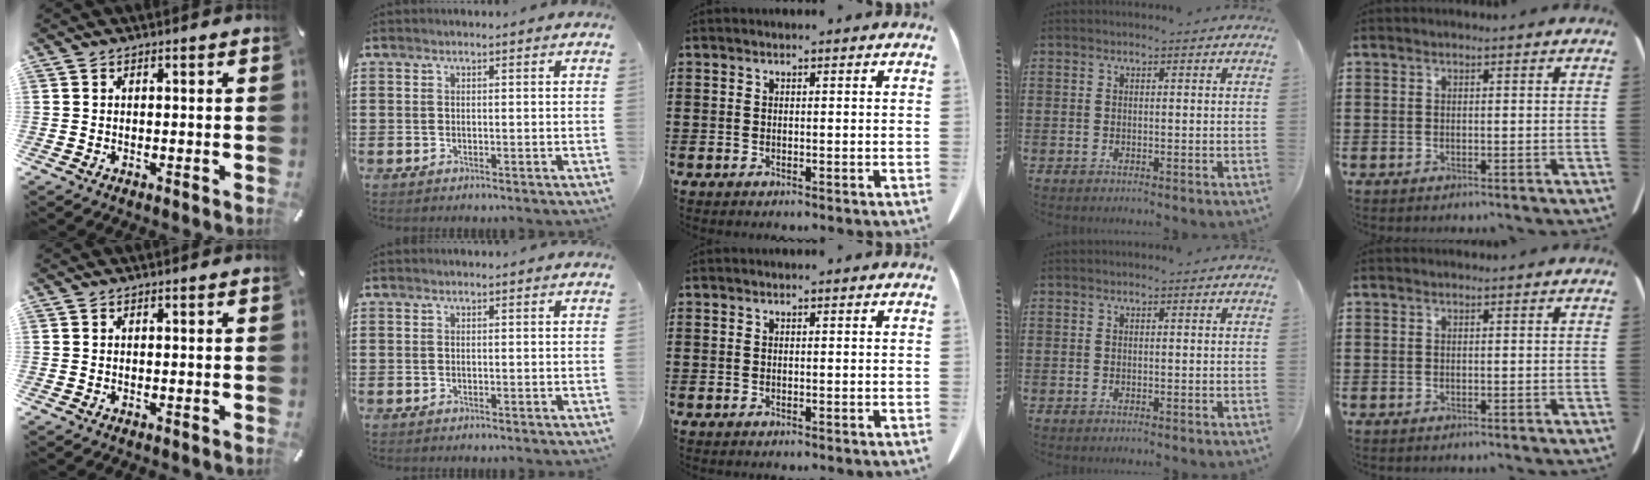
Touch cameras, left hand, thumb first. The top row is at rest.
{}